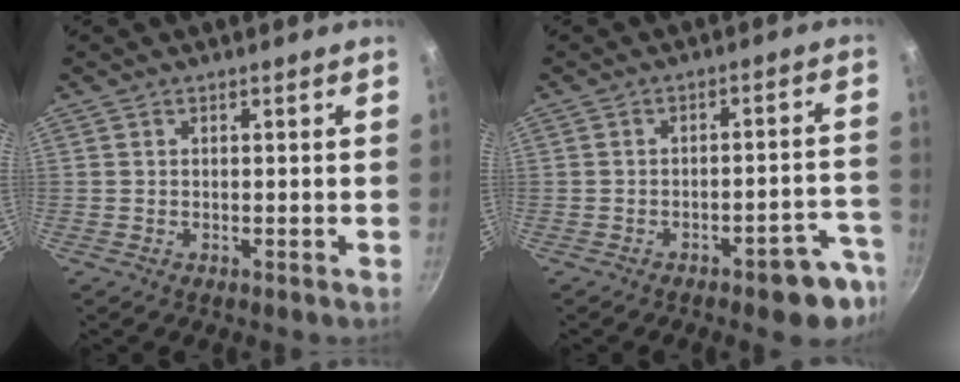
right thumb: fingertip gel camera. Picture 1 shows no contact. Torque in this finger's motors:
{"motor_torque": [0.90, 0.41, 0.38, -0.48, 0.05]}